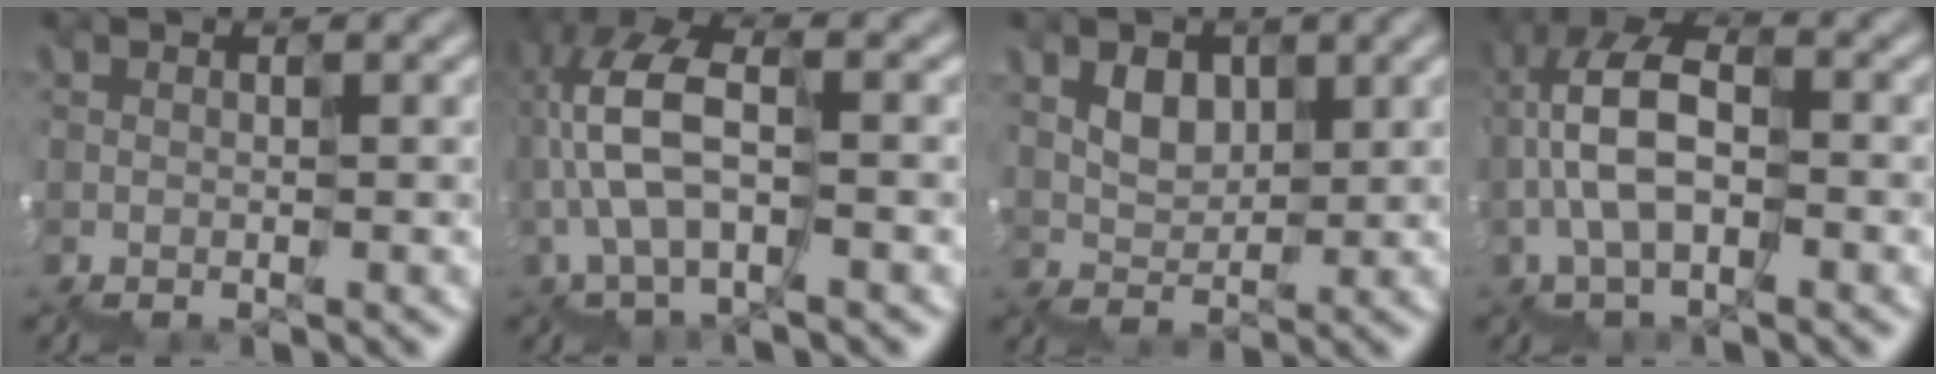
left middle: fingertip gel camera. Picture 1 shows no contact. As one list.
[{"total": 6.8, "force": [0.0, 3.3, 6.0], "torque": [-0.166, 0.035, -0.002]}, {"total": 2.3, "force": [1.6, 0.8, -1.4], "torque": [0.010, 0.017, 0.032]}, {"total": 5.5, "force": [-0.5, 2.9, 4.7], "torque": [-0.129, 0.040, -0.015]}]